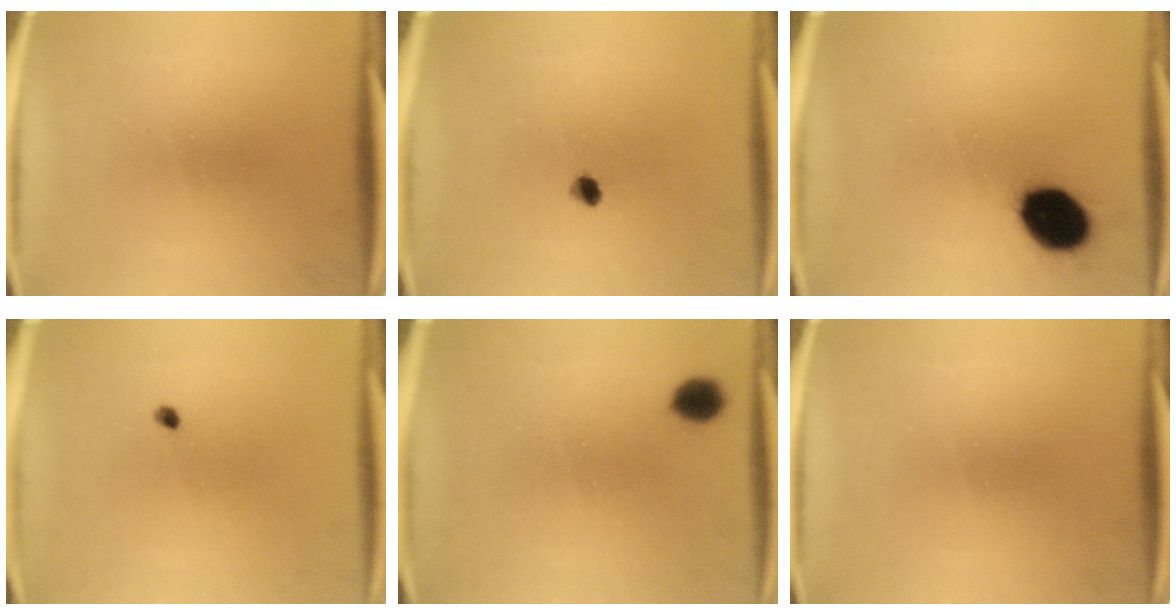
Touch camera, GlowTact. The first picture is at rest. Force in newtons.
{"total": 1.9}
{"total": 12.9}
{"total": 0.9}
{"total": 5.1}
{"total": 0.0}